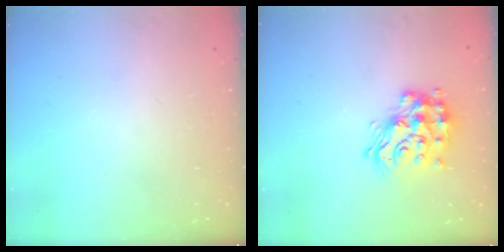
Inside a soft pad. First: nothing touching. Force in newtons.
{"total": 17.7, "press": 17.7, "slide": 1.0}